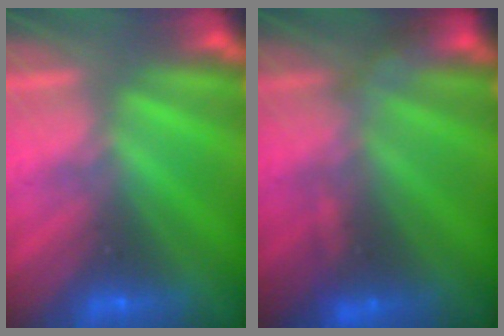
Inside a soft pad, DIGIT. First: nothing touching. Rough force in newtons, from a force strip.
{"total": 2.9}